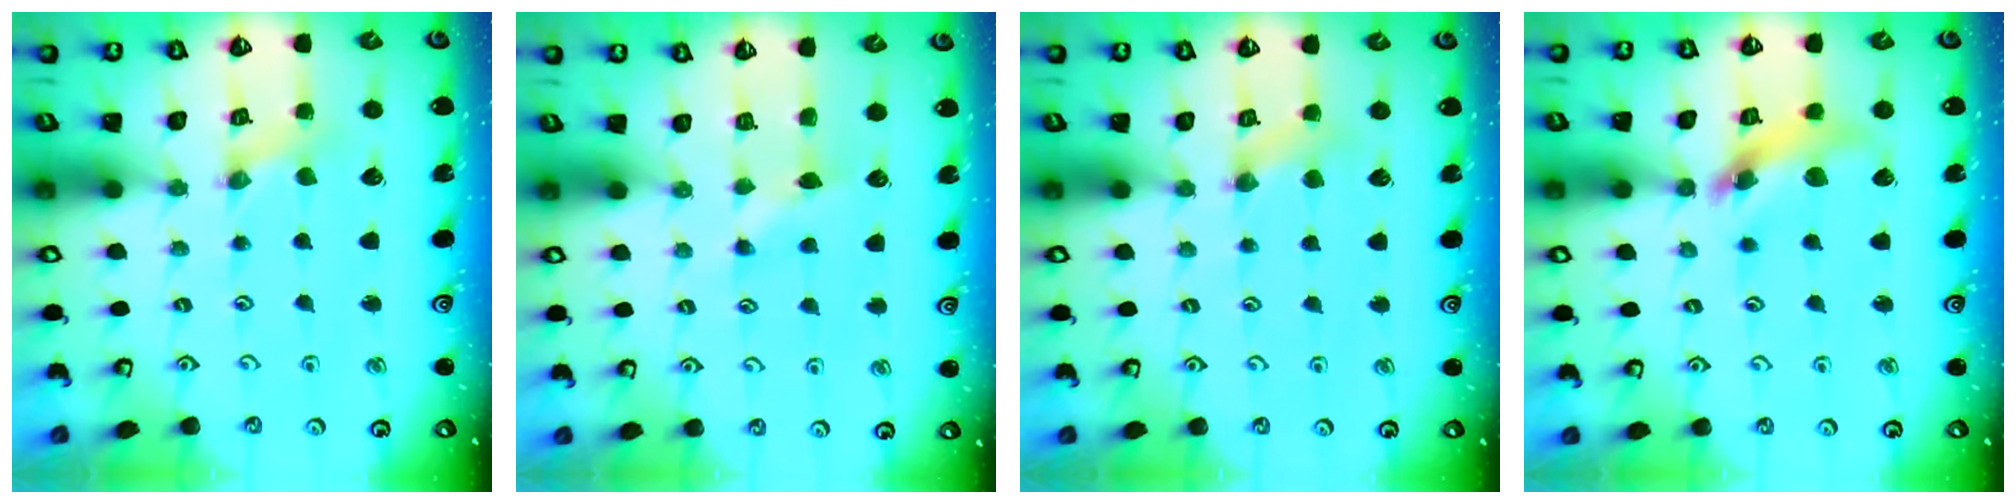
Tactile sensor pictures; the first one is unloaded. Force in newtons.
{"total": 3.7, "press": 3.7, "slide": 0.4}
{"total": 2.8, "press": 2.7, "slide": 0.6}
{"total": 12.5, "press": 12.4, "slide": 1.7}